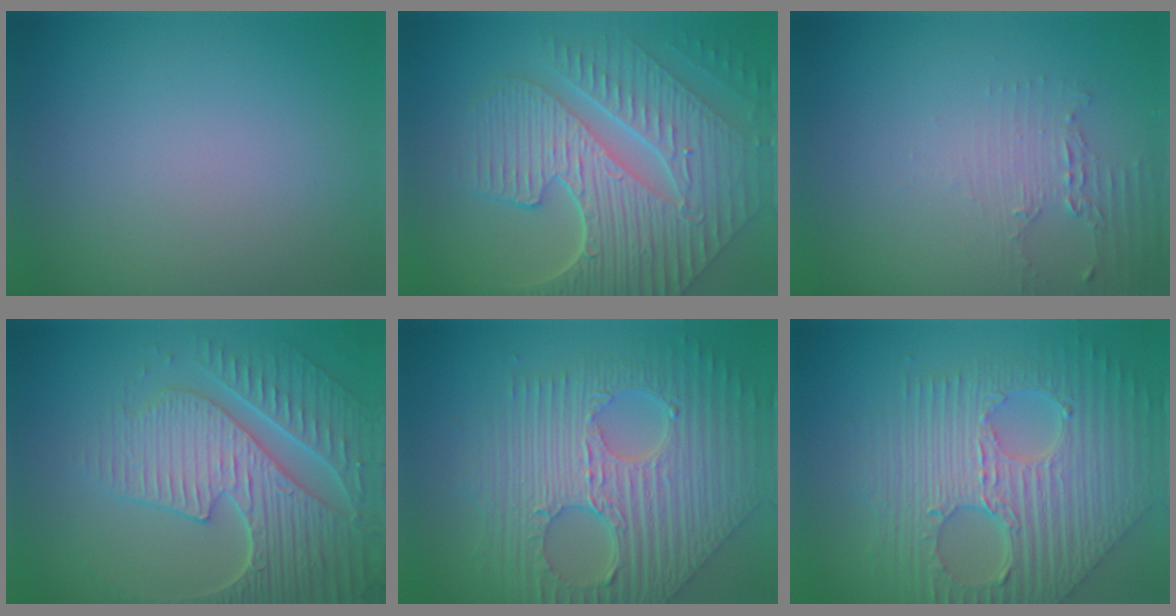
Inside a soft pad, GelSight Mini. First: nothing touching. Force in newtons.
{"total": 10.4, "press": 7.1, "slide": 7.6}
{"total": 2.0, "press": 1.5, "slide": 1.3}
{"total": 7.8, "press": 6.0, "slide": 5.0}
{"total": 10.2, "press": 7.0, "slide": 7.4}
{"total": 10.0, "press": 6.9, "slide": 7.2}